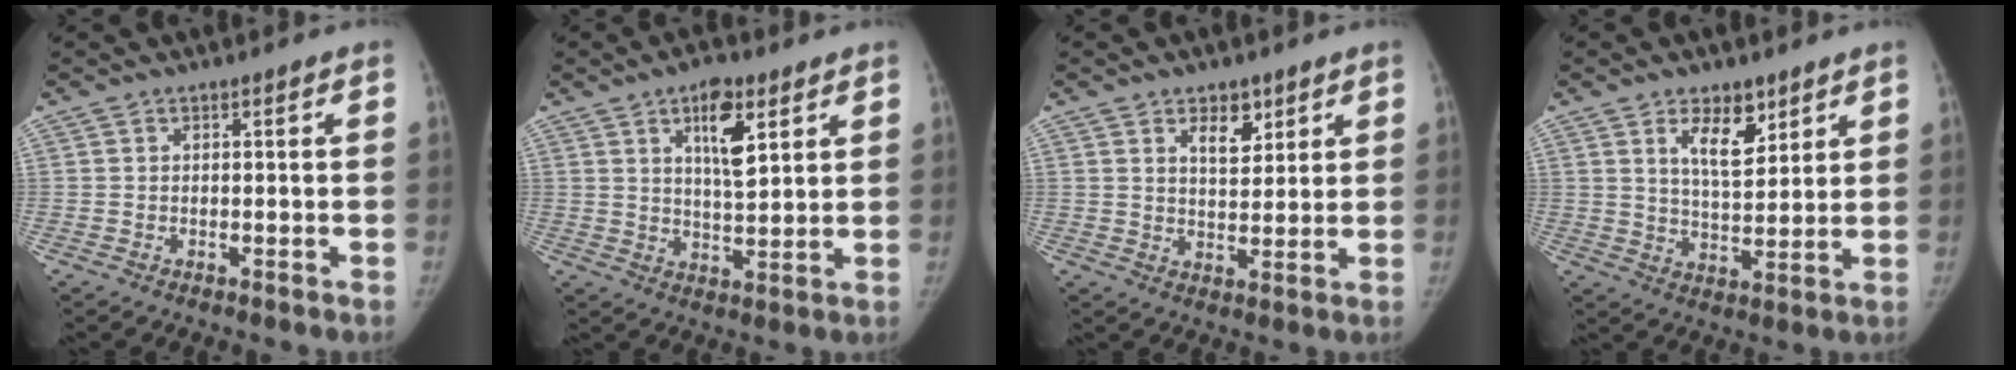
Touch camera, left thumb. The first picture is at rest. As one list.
[{"total": 9.0, "force": [4.3, 3.7, 7.1], "torque": [-0.095, -0.023, 0.070]}, {"total": 6.1, "force": [3.4, 3.5, 3.6], "torque": [-0.029, -0.023, 0.056]}, {"total": 8.8, "force": [4.8, 4.3, 5.9], "torque": [-0.071, -0.035, 0.084]}]